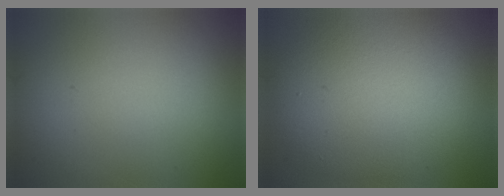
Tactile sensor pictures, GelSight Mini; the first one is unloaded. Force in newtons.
{"total": 8.8, "press": 8.7, "slide": 0.9}